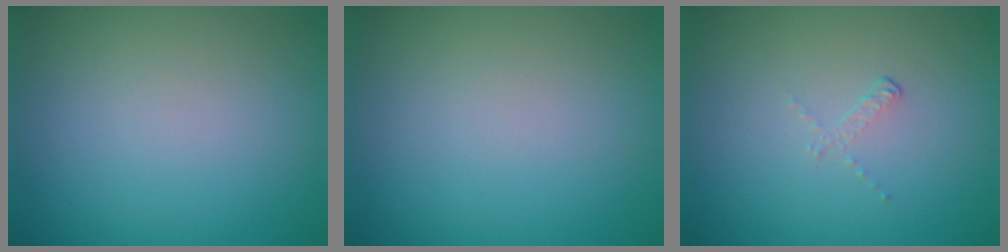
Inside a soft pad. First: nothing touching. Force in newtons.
{"total": 0.0}
{"total": 0.8, "press": 0.3, "slide": 0.7}